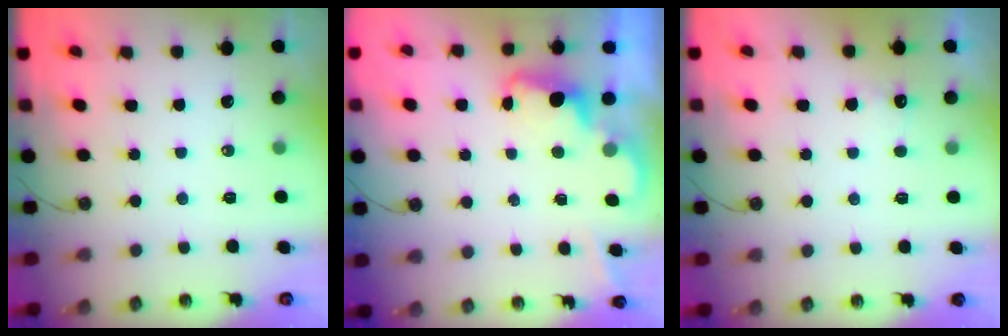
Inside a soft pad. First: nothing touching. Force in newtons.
{"total": 2.4, "press": 2.4, "slide": 0.5}
{"total": 3.2, "press": 3.1, "slide": 0.8}